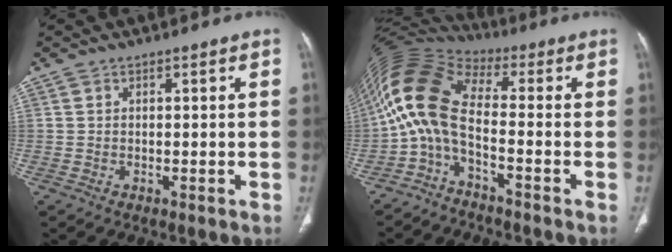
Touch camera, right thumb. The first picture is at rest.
{"total": 11.4, "force": [-3.2, 4.6, 10.0], "torque": [-0.214, 0.070, -0.076]}